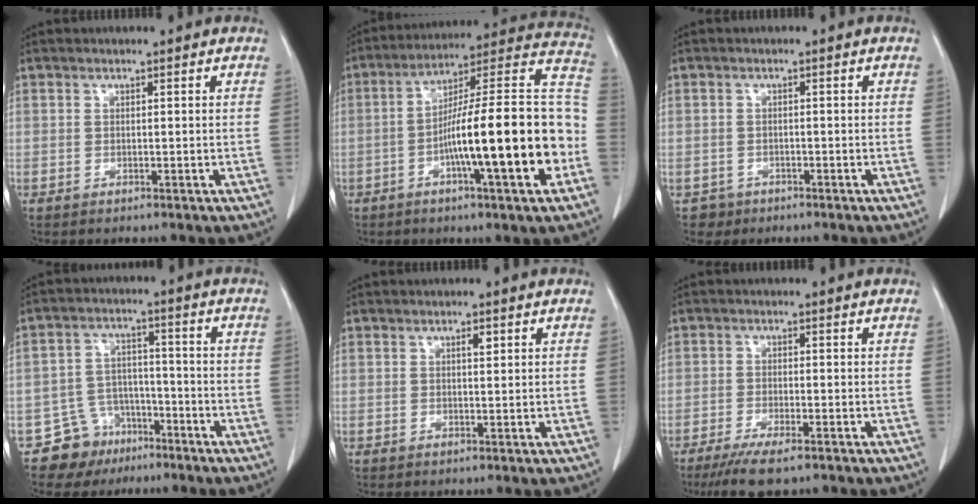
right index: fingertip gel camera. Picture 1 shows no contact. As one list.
[{"total": 21.6, "force": [-5.6, 1.3, 20.8], "torque": [-0.276, 0.017, -0.090]}, {"total": 2.1, "force": [-1.1, 1.7, -0.4], "torque": [0.004, 0.010, -0.016]}, {"total": 7.2, "force": [-4.6, 5.5, 0.3], "torque": [0.001, 0.026, -0.068]}, {"total": 1.0, "force": [0.5, 0.3, 0.9], "torque": [-0.016, 0.000, 0.006]}, {"total": 6.4, "force": [-4.7, 0.8, 4.3], "torque": [-0.071, -0.015, -0.072]}]